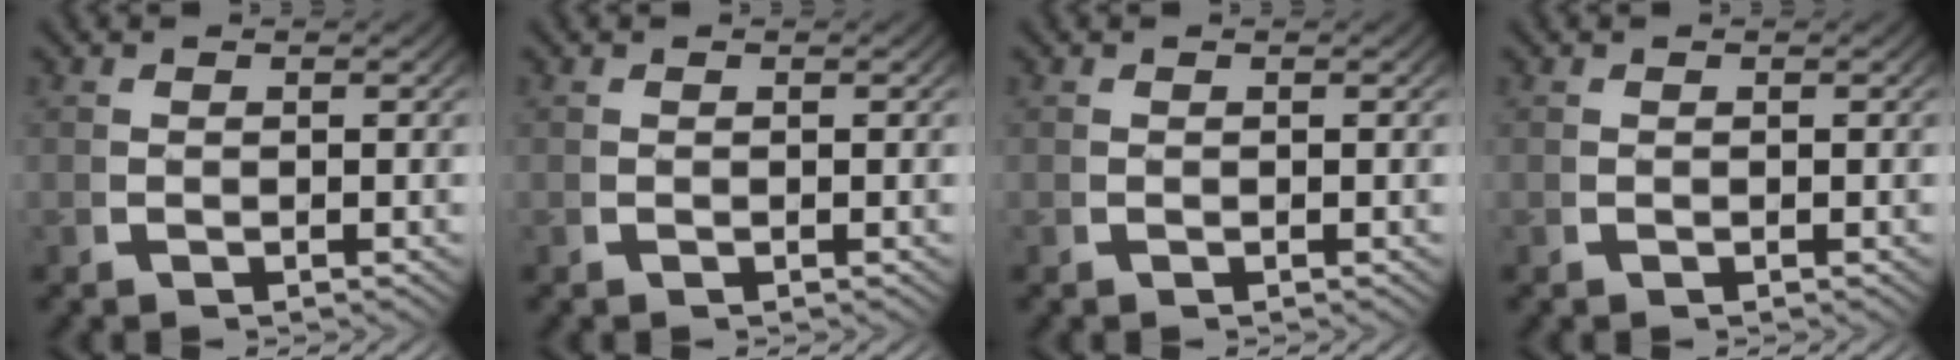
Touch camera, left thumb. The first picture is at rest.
{"total": 0.0}
{"total": 0.0}
{"total": 0.0}